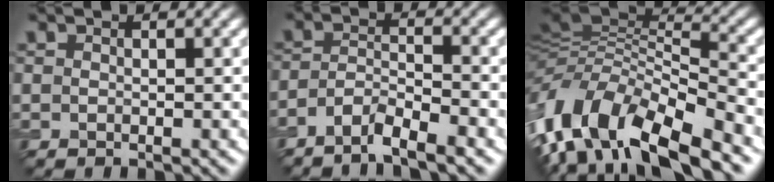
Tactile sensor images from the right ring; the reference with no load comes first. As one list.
[{"total": 3.6, "force": [-3.1, 0.5, 1.8], "torque": [-0.038, 0.004, -0.060]}, {"total": 13.0, "force": [-6.2, 6.2, 9.6], "torque": [-0.205, 0.011, -0.107]}]